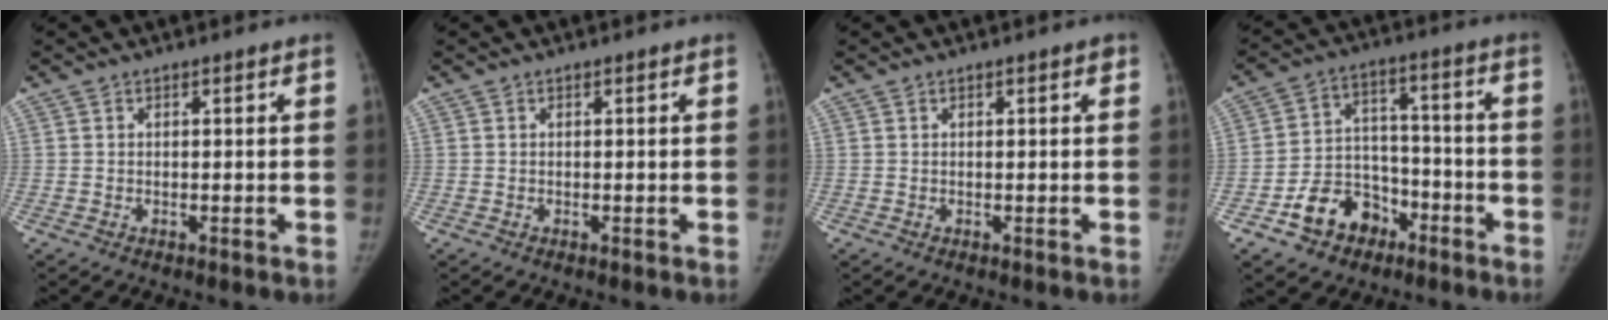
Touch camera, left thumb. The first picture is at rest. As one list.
[{"total": 0.0}, {"total": 0.6, "force": [0.3, 0.2, 0.5], "torque": [-0.003, 0.004, 0.002]}, {"total": 11.4, "force": [-6.3, 8.3, 4.6], "torque": [-0.040, 0.062, -0.102]}]